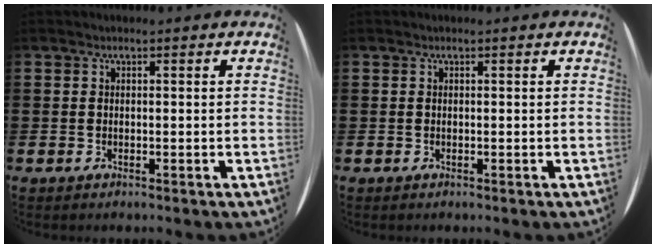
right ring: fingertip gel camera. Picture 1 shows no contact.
{"total": 0.0}